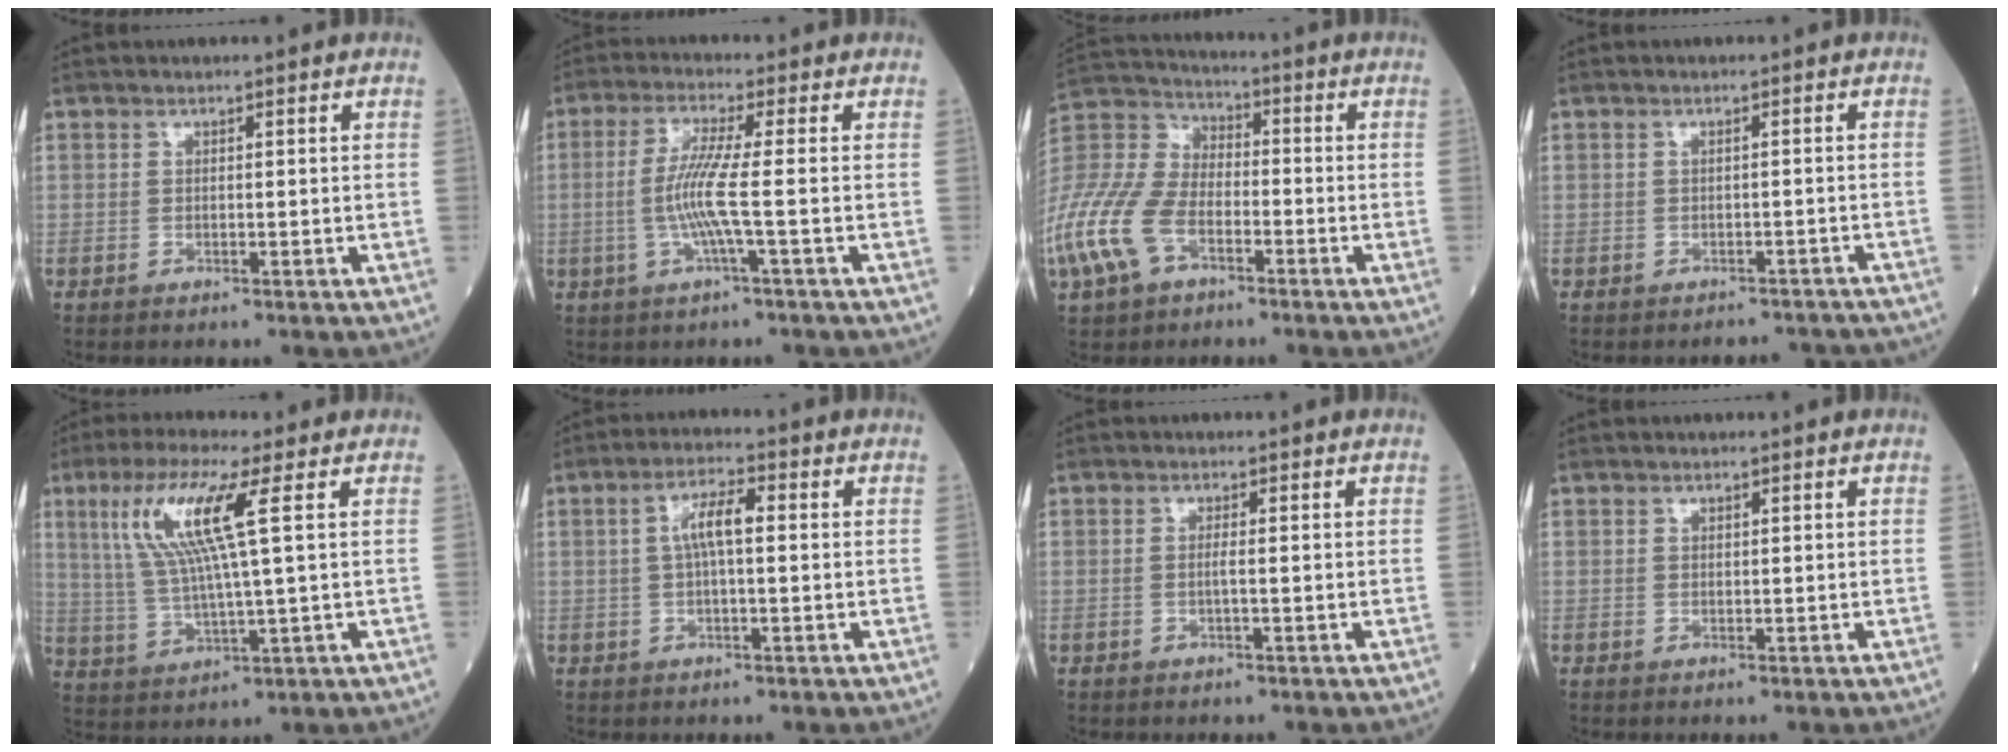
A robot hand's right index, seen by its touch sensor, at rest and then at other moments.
{"total": 6.3, "force": [-0.9, -0.9, 6.2], "torque": [-0.133, -0.002, -0.022]}
{"total": 18.2, "force": [-7.9, 10.7, 12.4], "torque": [-0.328, 0.005, -0.154]}
{"total": 5.8, "force": [-5.3, 2.1, 0.8], "torque": [-0.001, 0.002, -0.053]}
{"total": 10.8, "force": [3.8, 0.0, 10.2], "torque": [-0.220, 0.009, 0.073]}
{"total": 4.5, "force": [0.4, 1.0, 4.4], "torque": [-0.083, 0.013, 0.004]}
{"total": 1.1, "force": [-0.2, -0.3, 1.0], "torque": [-0.021, -0.001, -0.005]}
{"total": 0.0}